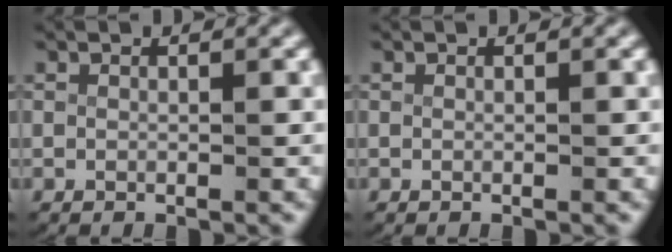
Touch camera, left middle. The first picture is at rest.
{"total": 0.0}